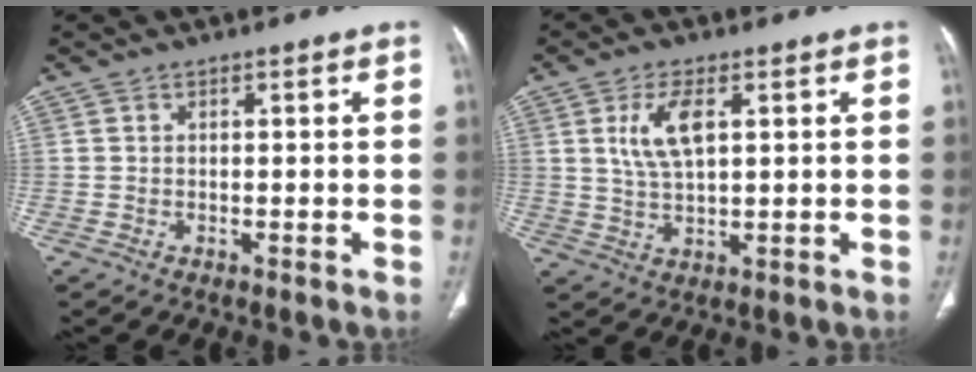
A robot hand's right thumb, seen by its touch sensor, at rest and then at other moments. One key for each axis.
{"total": 7.1, "fx": 2.2, "fy": 3.1, "fz": 6.1, "tx": -0.126, "ty": -0.006, "tz": 0.048}